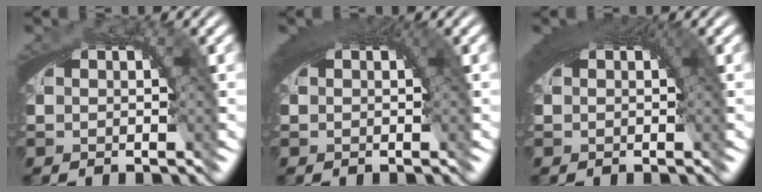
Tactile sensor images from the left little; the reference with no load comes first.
{"total": 2.9, "force": [0.7, 1.6, 2.3], "torque": [-0.038, -0.006, 0.012]}
{"total": 3.4, "force": [0.9, 1.7, 2.8], "torque": [-0.043, -0.005, 0.016]}